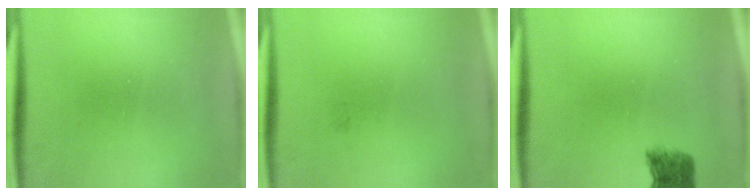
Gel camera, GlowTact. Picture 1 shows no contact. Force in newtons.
{"total": 0.7}
{"total": 4.3}